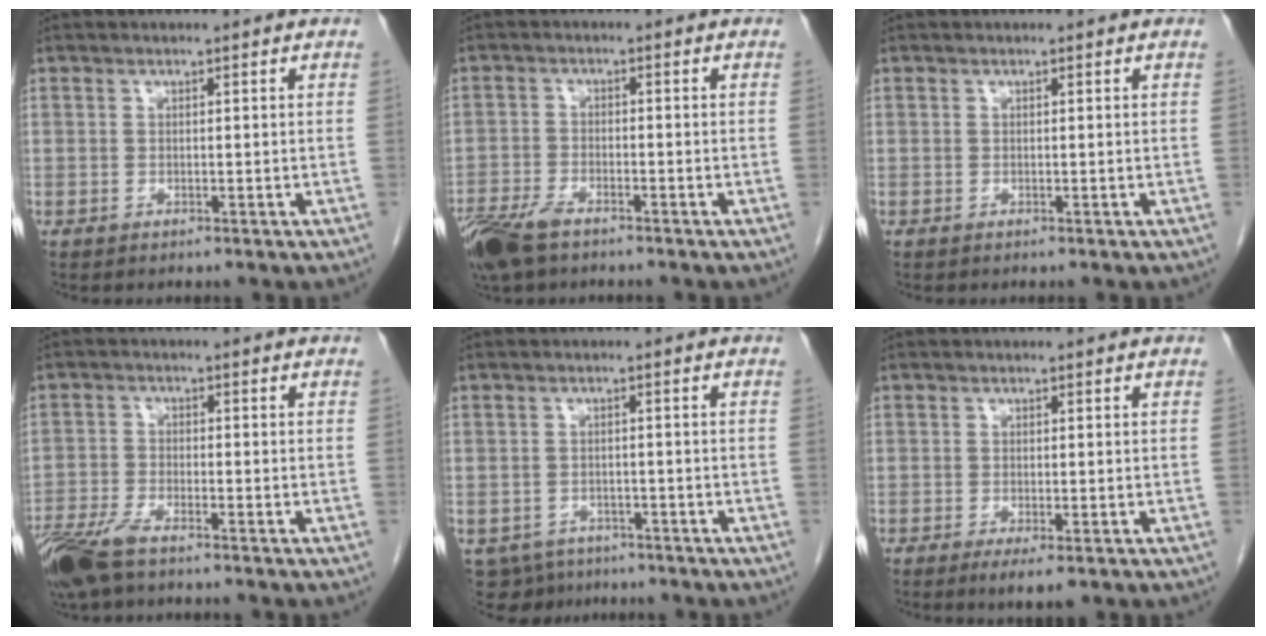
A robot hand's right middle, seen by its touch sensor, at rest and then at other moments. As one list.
[{"total": 7.6, "force": [-5.7, 2.8, 4.3], "torque": [-0.085, -0.013, -0.106]}, {"total": 0.0}, {"total": 7.8, "force": [-5.9, 1.9, 4.7], "torque": [-0.096, -0.018, -0.113]}, {"total": 6.6, "force": [-5.0, 4.3, 0.8], "torque": [-0.014, 0.001, -0.068]}, {"total": 3.0, "force": [-1.6, 0.7, 2.4], "torque": [-0.034, -0.006, -0.021]}]